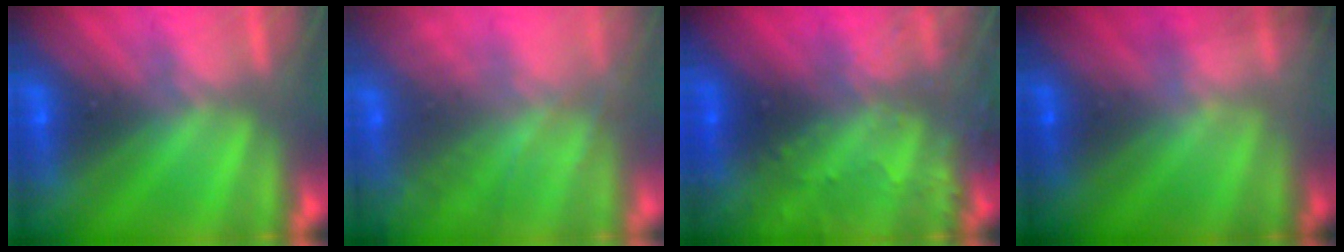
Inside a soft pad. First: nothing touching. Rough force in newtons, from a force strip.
{"total": 9.4}
{"total": 7.9}
{"total": 1.5}